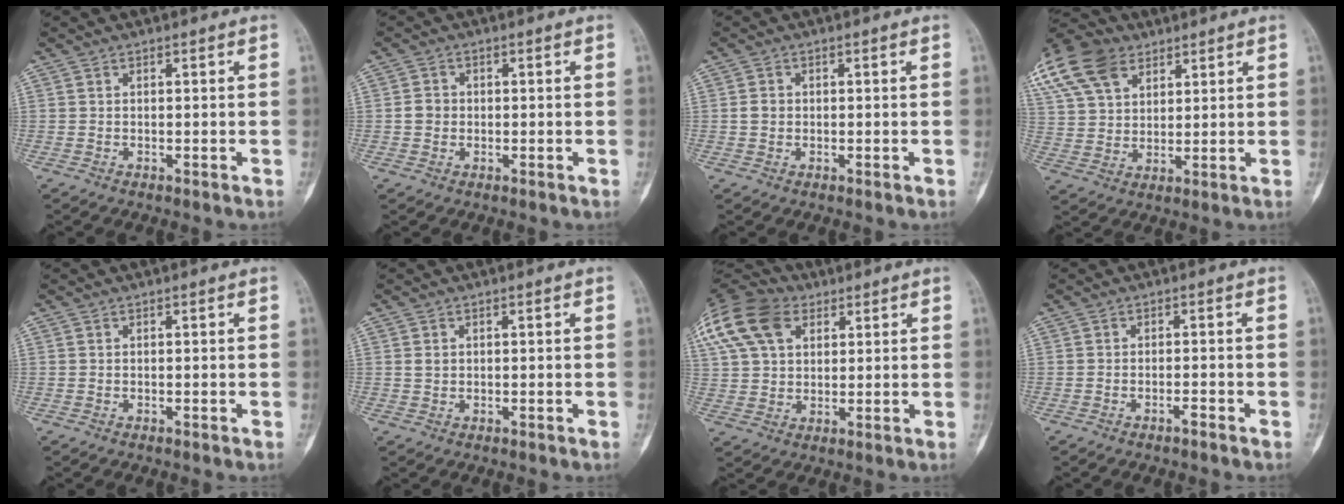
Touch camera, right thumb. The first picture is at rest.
{"total": 2.5, "force": [-0.2, 2.3, 1.0], "torque": [-0.009, 0.007, -0.005]}
{"total": 1.8, "force": [0.0, 1.6, 0.9], "torque": [-0.012, 0.005, 0.000]}
{"total": 19.8, "force": [10.4, 13.2, 10.6], "torque": [-0.240, 0.025, 0.197]}
{"total": 0.0}
{"total": 1.3, "force": [0.3, 1.0, 0.6], "torque": [-0.008, 0.000, 0.008]}
{"total": 18.1, "force": [7.8, 12.3, 10.8], "torque": [-0.232, 0.025, 0.141]}
{"total": 1.3, "force": [-1.0, 0.2, 0.8], "torque": [-0.017, 0.006, -0.017]}